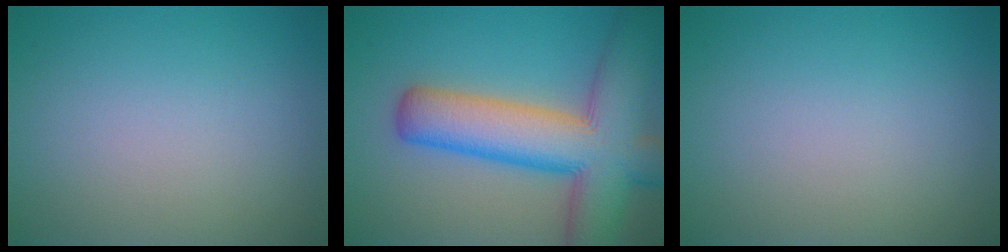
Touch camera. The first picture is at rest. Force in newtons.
{"total": 11.5, "press": 11.5, "slide": 0.5}
{"total": 0.0}